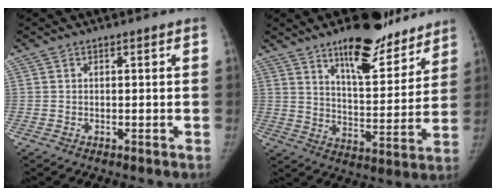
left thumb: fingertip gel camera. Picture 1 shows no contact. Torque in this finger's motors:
{"motor_torque": [1.00, -0.27, 1.17, -1.23, 0.29]}